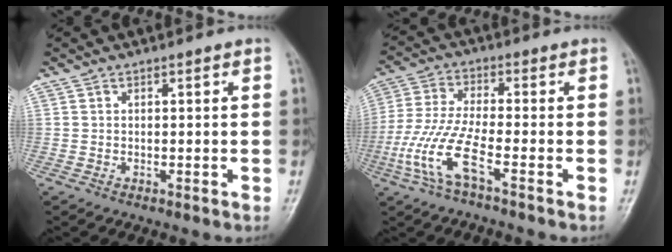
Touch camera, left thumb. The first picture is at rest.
{"total": 9.6, "force": [-4.3, 1.9, 8.3], "torque": [-0.209, 0.019, -0.092]}